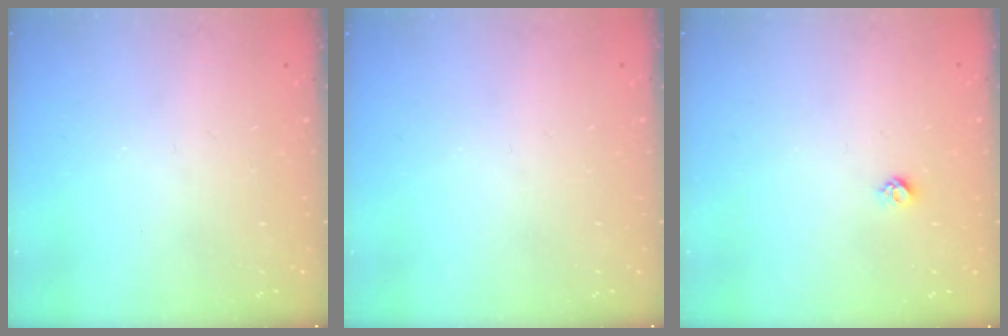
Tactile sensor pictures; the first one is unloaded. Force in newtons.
{"total": 0.0}
{"total": 3.8, "press": 3.8, "slide": 0.6}